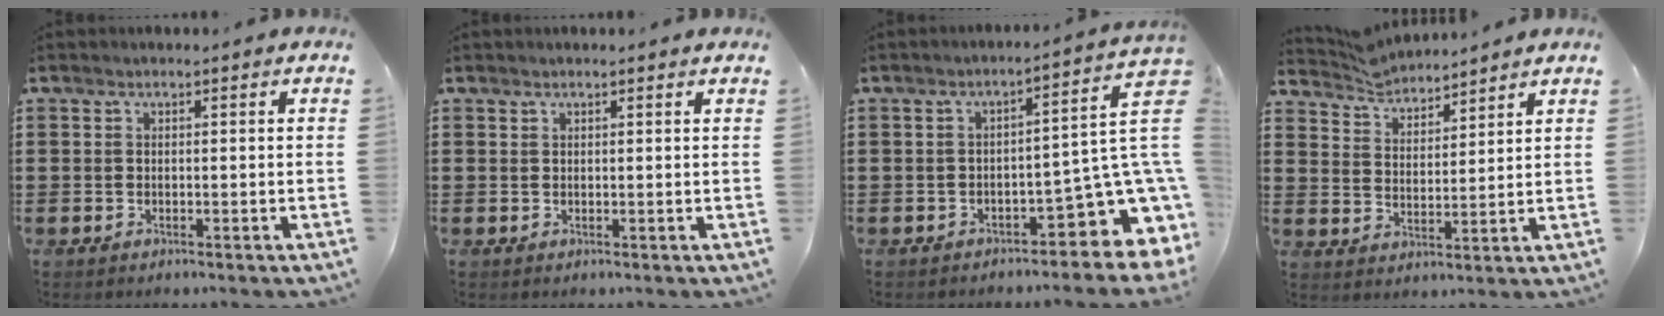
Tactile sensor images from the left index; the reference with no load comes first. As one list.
[{"total": 0.6, "force": [0.6, 0.2, 0.1], "torque": [-0.003, 0.001, 0.012]}, {"total": 9.3, "force": [-3.3, 3.5, 8.0], "torque": [-0.129, -0.007, -0.058]}, {"total": 4.6, "force": [4.5, 0.6, -0.1], "torque": [-0.018, -0.017, 0.083]}]